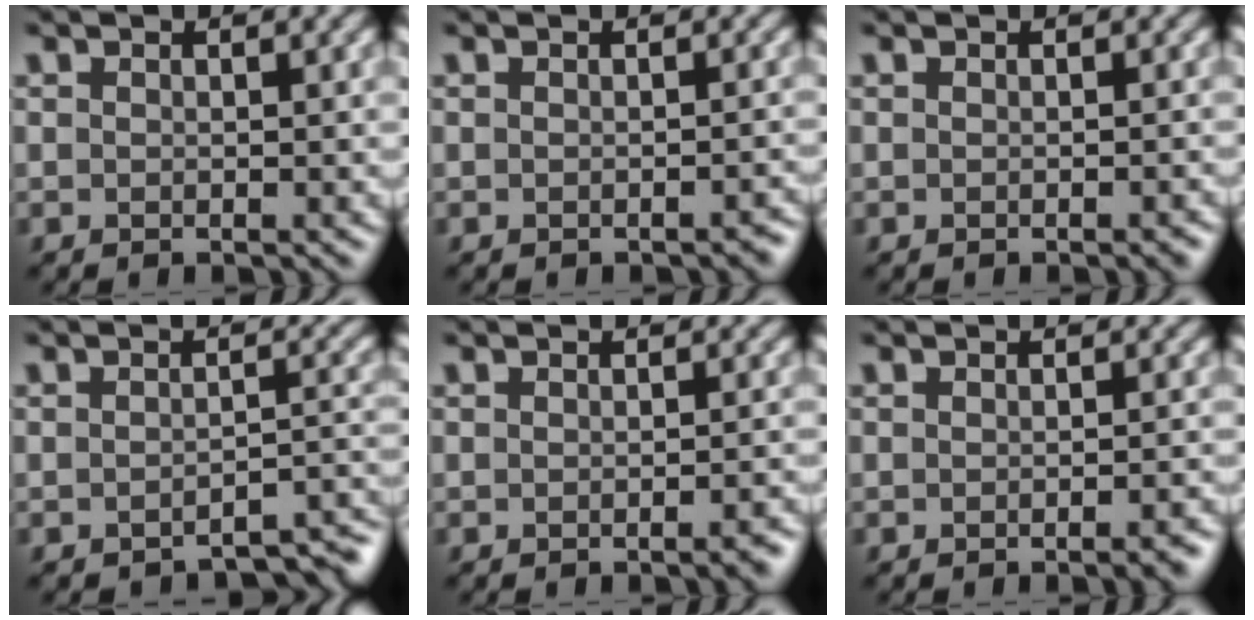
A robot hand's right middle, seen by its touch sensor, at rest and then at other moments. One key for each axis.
{"total": 0.9, "fx": -0.8, "fy": 0.1, "fz": 0.3, "tx": -0.005, "ty": 0.002, "tz": -0.007}
{"total": 0.8, "fx": -0.5, "fy": 0.2, "fz": 0.6, "tx": -0.006, "ty": 0.001, "tz": -0.007}
{"total": 3.3, "fx": -3.0, "fy": 0.6, "fz": 1.2, "tx": -0.010, "ty": 0.003, "tz": -0.035}
{"total": 1.7, "fx": -0.9, "fy": 0.4, "fz": 1.3, "tx": -0.011, "ty": 0.002, "tz": -0.014}
{"total": 1.9, "fx": -1.1, "fy": 0.5, "fz": 1.5, "tx": -0.011, "ty": 0.001, "tz": -0.017}